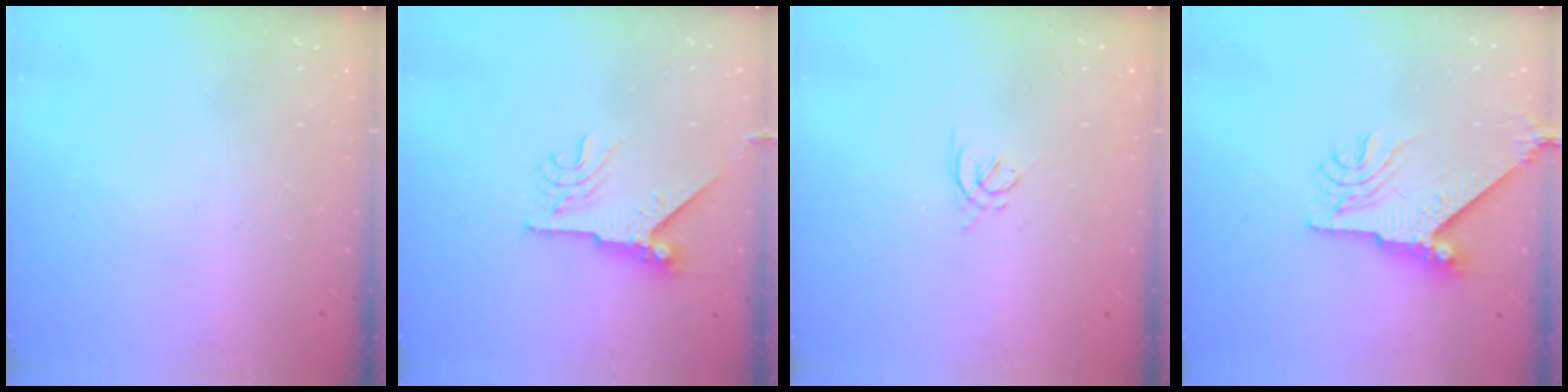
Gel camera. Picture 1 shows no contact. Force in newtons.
{"total": 9.4, "press": 9.3, "slide": 1.3}
{"total": 2.8, "press": 2.8, "slide": 0.7}
{"total": 10.3, "press": 10.2, "slide": 1.3}